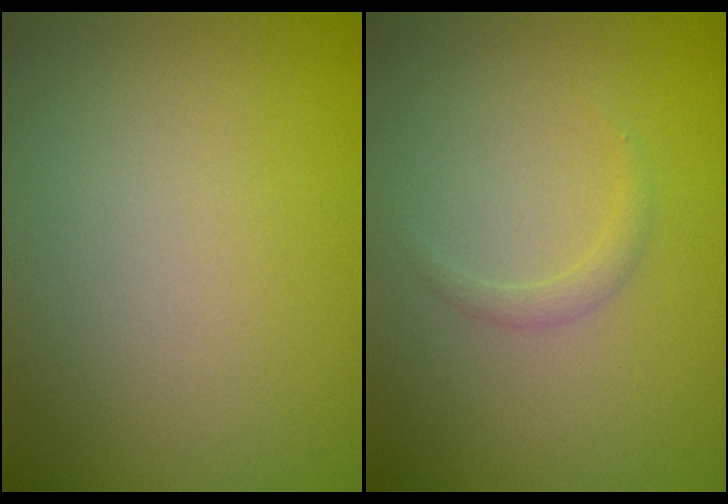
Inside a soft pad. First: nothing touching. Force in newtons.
{"total": 1.0, "press": 1.0, "slide": 0.1}